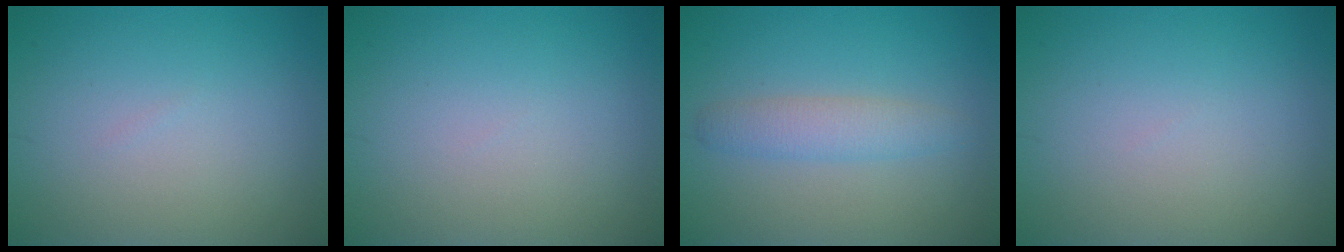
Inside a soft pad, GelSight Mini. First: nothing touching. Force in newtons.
{"total": 0.0}
{"total": 2.5, "press": 2.5, "slide": 0.2}
{"total": 0.0}